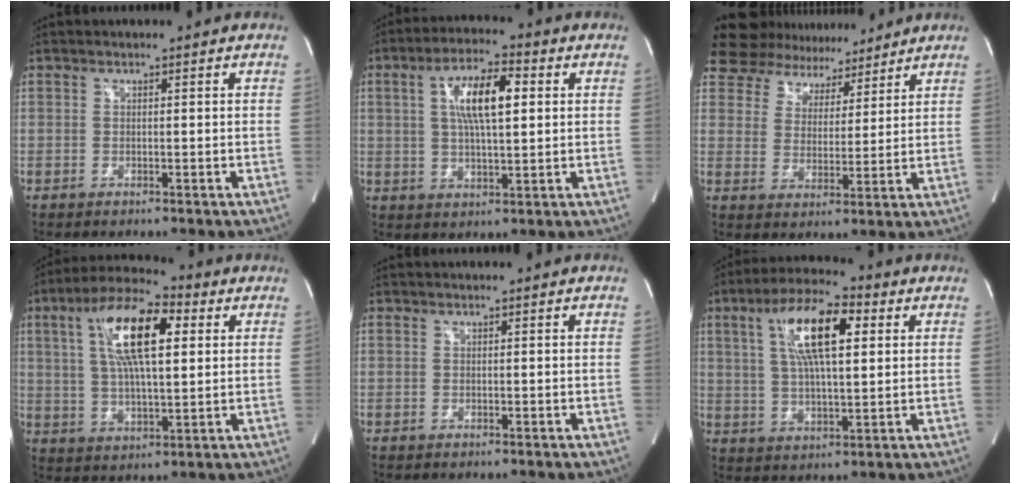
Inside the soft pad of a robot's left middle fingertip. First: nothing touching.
{"total": 10.0, "force": [2.4, 2.4, 9.4], "torque": [-0.175, 0.016, 0.042]}
{"total": 15.5, "force": [13.2, 6.9, 4.3], "torque": [-0.086, 0.035, 0.199]}
{"total": 14.9, "force": [4.5, 4.3, 13.5], "torque": [-0.254, 0.024, 0.075]}
{"total": 0.0}
{"total": 13.0, "force": [4.2, 3.5, 11.8], "torque": [-0.222, 0.022, 0.073]}